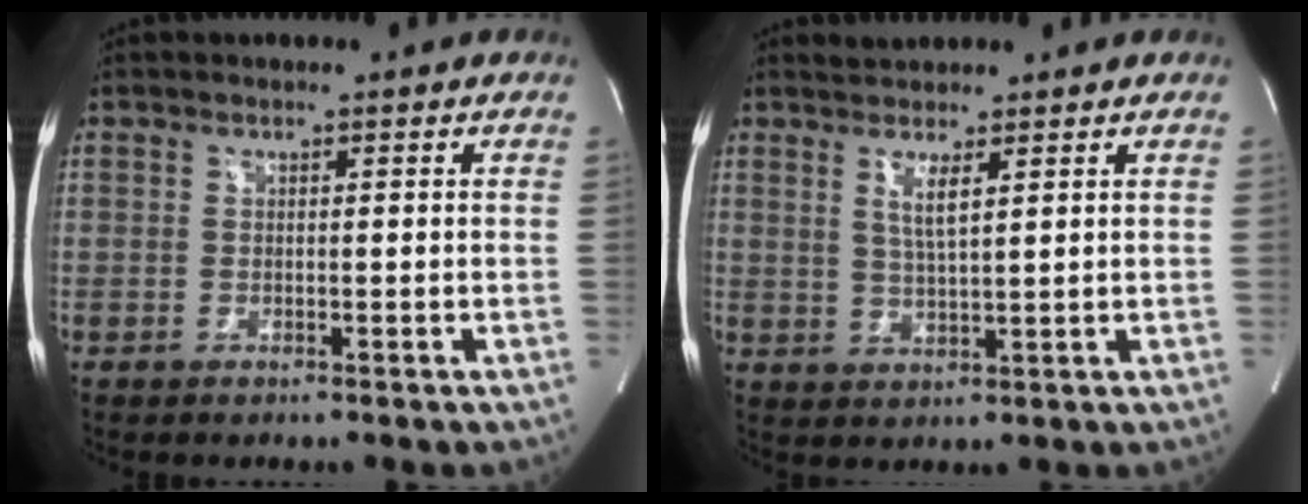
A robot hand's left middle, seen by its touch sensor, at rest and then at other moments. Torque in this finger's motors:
{"motor_torque": [0.67, -0.36, 0.06, 0.09]}